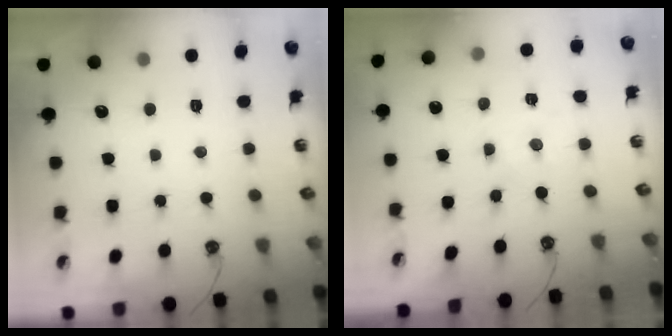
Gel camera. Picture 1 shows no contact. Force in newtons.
{"total": 0.0}